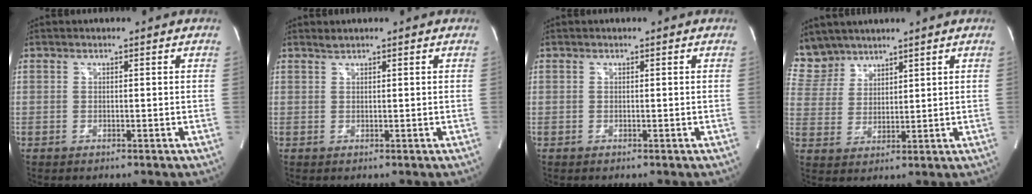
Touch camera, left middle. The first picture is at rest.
{"total": 0.7, "force": [0.7, -0.2, 0.0], "torque": [-0.008, 0.002, 0.016]}
{"total": 0.0}
{"total": 6.3, "force": [5.8, 2.5, -0.1], "torque": [-0.006, 0.008, 0.132]}